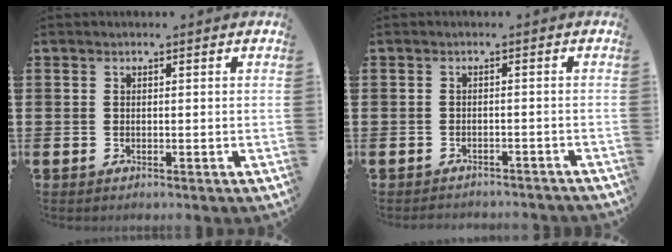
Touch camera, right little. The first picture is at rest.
{"total": 1.3, "force": [-1.3, 0.0, 0.0], "torque": [-0.004, 0.003, -0.028]}